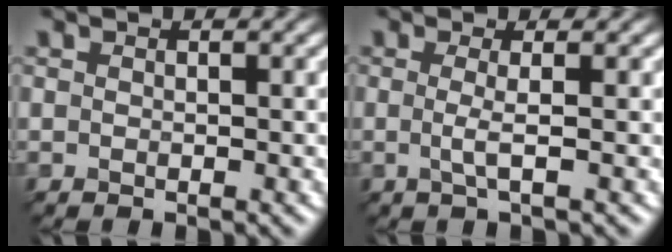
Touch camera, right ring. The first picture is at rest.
{"total": 1.0, "force": [-0.1, -0.3, 0.9], "torque": [-0.030, -0.001, 0.005]}